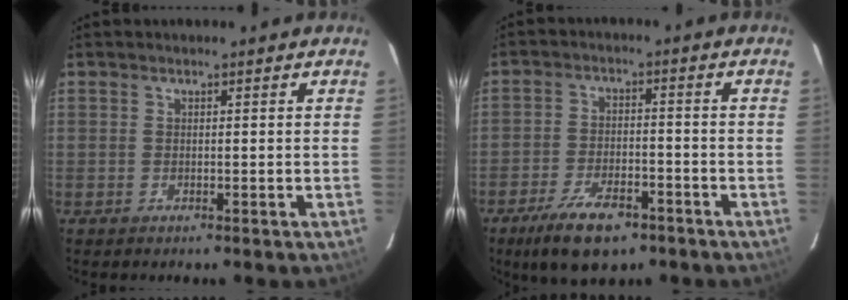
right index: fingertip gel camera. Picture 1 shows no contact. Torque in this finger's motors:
{"motor_torque": [1.18, -0.96, 0.19, 0.05]}